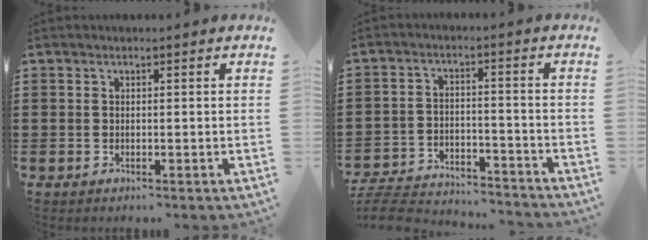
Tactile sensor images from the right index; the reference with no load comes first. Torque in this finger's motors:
{"motor_torque": [-2.14, 0.00, -1.05, -0.21]}